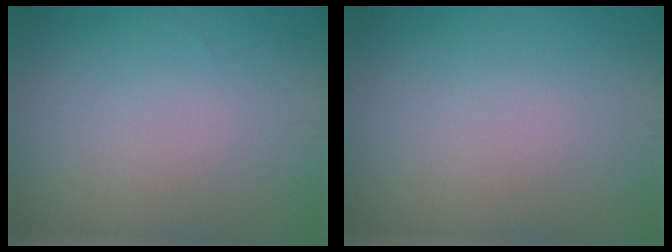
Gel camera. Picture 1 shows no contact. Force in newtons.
{"total": 0.0}